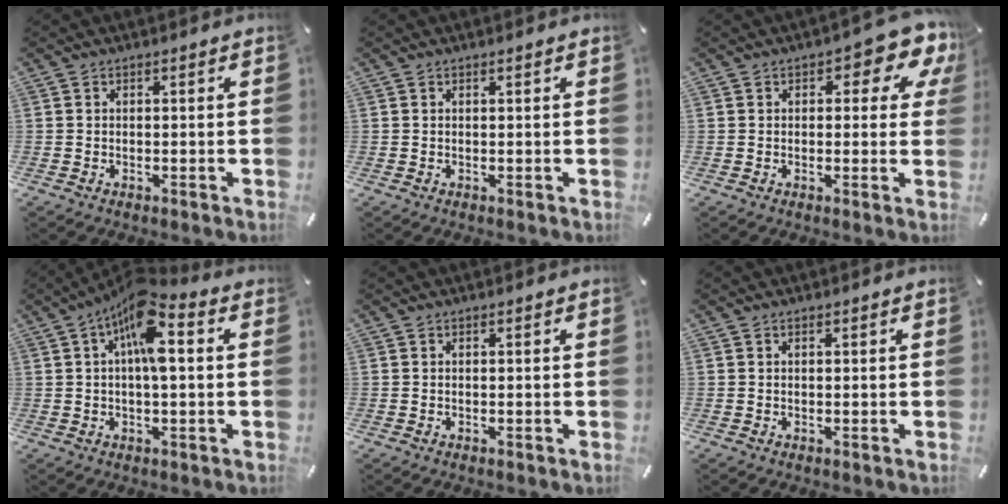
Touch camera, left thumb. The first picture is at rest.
{"total": 0.0}
{"total": 8.1, "force": [3.9, 3.7, 6.1], "torque": [-0.077, -0.018, 0.061]}
{"total": 11.0, "force": [3.1, 4.3, 9.7], "torque": [-0.156, -0.009, 0.053]}
{"total": 0.0}
{"total": 0.0}